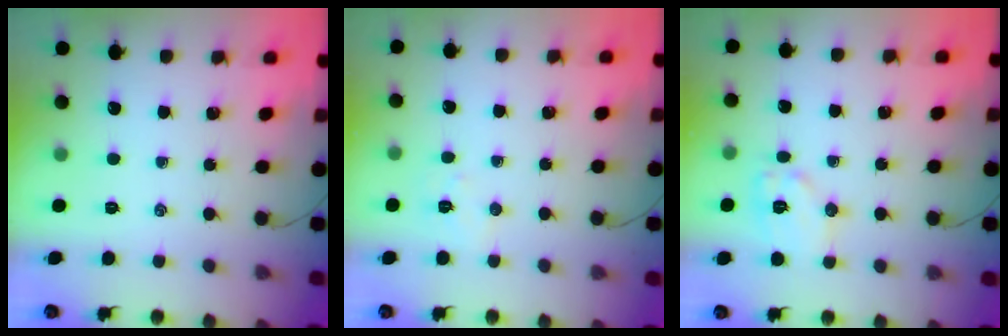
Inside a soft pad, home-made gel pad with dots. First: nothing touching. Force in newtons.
{"total": 5.1, "press": 5.0, "slide": 1.1}
{"total": 8.9, "press": 8.9, "slide": 0.1}